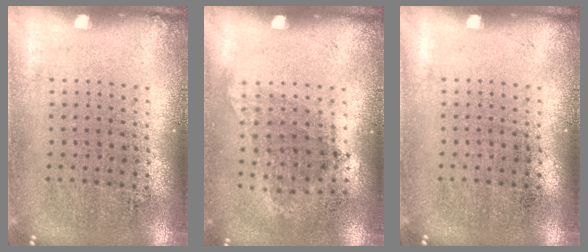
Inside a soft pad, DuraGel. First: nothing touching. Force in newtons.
{"total": 1.0, "press": 0.8, "slide": 0.6}
{"total": 0.0}